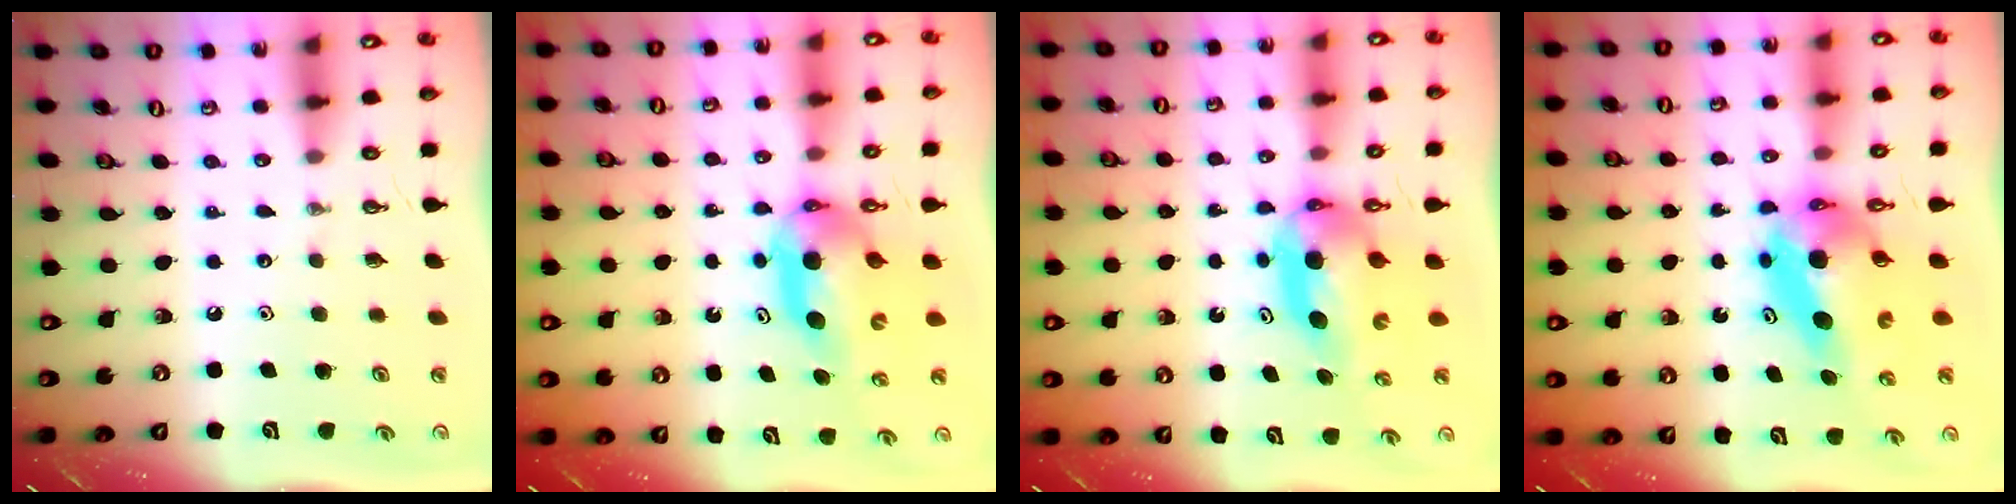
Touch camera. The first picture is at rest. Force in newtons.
{"total": 8.1, "press": 8.0, "slide": 1.0}
{"total": 6.5, "press": 6.1, "slide": 2.3}
{"total": 7.2, "press": 7.2, "slide": 0.3}